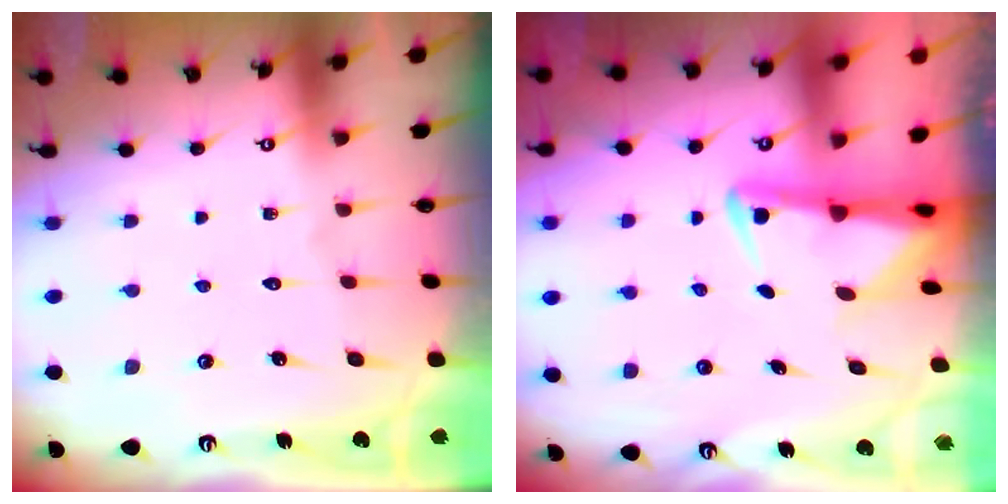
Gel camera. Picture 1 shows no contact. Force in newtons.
{"total": 3.3, "press": 3.3, "slide": 0.6}